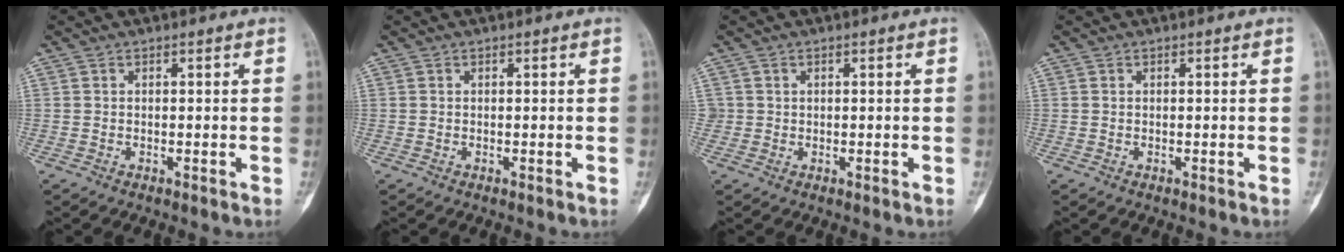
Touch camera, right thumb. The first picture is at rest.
{"total": 0.0}
{"total": 1.1, "force": [0.4, 1.0, 0.1], "torque": [0.012, 0.001, 0.003]}
{"total": 0.0}